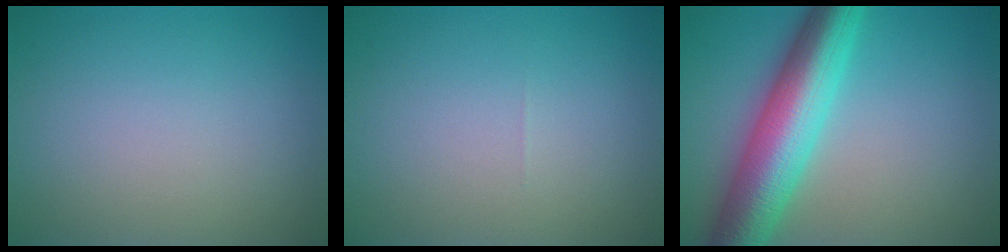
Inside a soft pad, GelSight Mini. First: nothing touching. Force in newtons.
{"total": 0.0}
{"total": 9.6, "press": 9.6, "slide": 0.1}